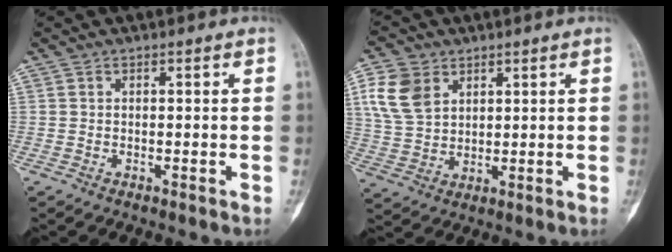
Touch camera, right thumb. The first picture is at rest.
{"total": 9.6, "force": [4.0, 7.0, 5.3], "torque": [-0.094, -0.010, 0.086]}